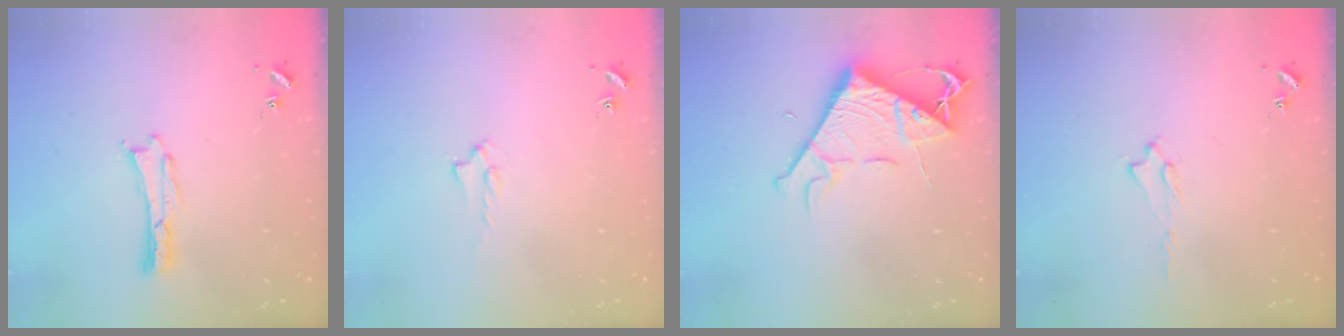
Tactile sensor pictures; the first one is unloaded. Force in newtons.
{"total": 1.4, "press": 1.4, "slide": 0.2}
{"total": 8.0, "press": 7.9, "slide": 0.8}
{"total": 1.7, "press": 1.6, "slide": 0.2}